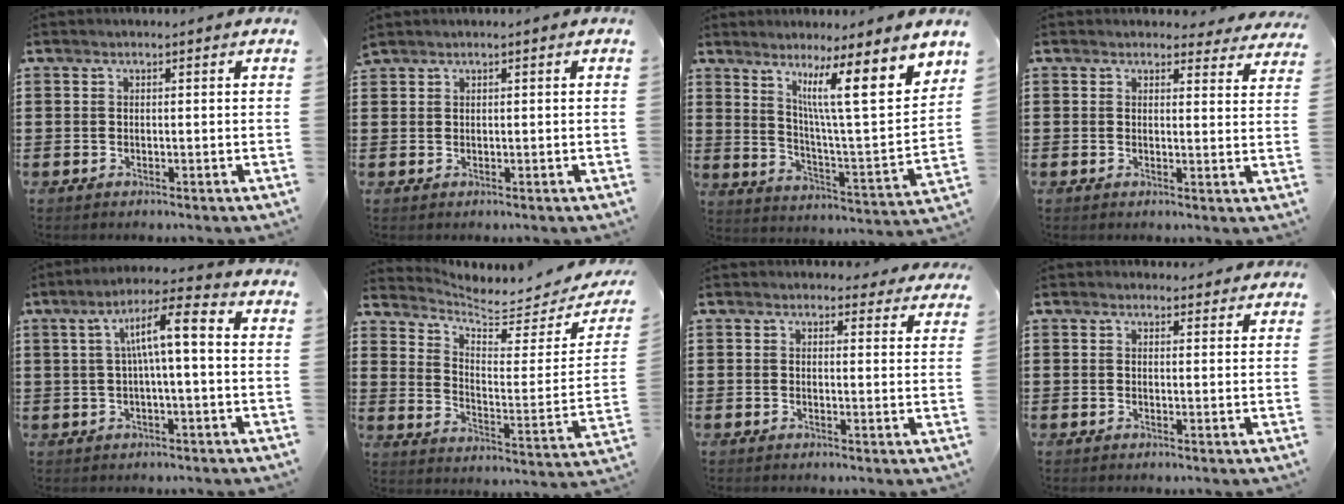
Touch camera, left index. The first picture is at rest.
{"total": 0.8, "force": [0.8, 0.2, 0.1], "torque": [-0.004, 0.000, 0.016]}
{"total": 11.8, "force": [7.4, 0.9, 9.1], "torque": [-0.164, -0.048, 0.113]}
{"total": 2.7, "force": [2.4, 1.1, 0.4], "torque": [-0.002, -0.012, 0.041]}
{"total": 7.9, "force": [0.9, 1.4, 7.7], "torque": [-0.149, 0.013, 0.010]}
{"total": 5.0, "force": [4.8, 0.6, 1.1], "torque": [-0.044, -0.050, 0.079]}
{"total": 2.2, "force": [1.9, 1.0, 0.2], "torque": [-0.005, -0.003, 0.034]}
{"total": 1.7, "force": [1.5, 0.8, -0.1], "torque": [0.004, 0.002, 0.027]}